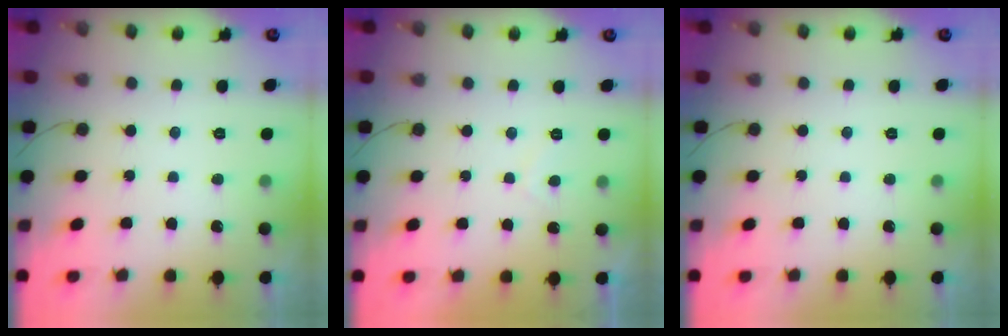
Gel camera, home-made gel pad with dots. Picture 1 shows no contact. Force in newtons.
{"total": 1.7, "press": 1.6, "slide": 0.7}
{"total": 0.0}